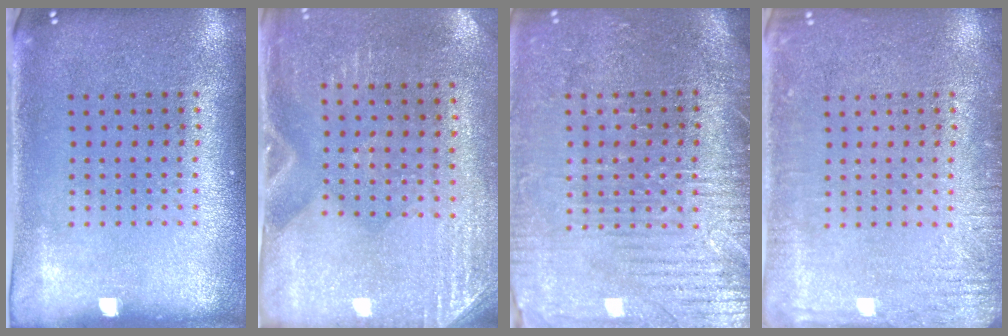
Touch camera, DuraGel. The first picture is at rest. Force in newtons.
{"total": 2.8, "press": 2.5, "slide": 1.3}
{"total": 3.7, "press": 3.4, "slide": 1.4}
{"total": 2.5, "press": 2.5, "slide": 0.3}